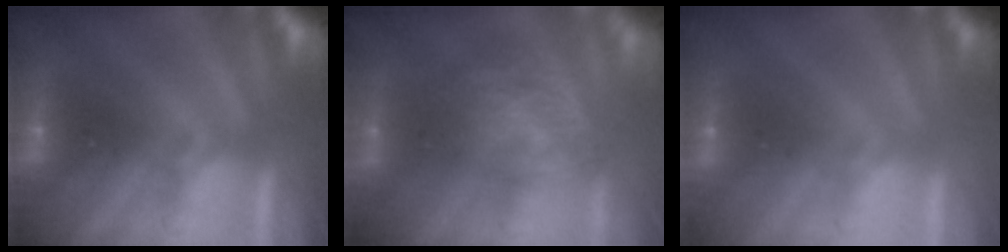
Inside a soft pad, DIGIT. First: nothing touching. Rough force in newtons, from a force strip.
{"total": 7.1}
{"total": 2.9}